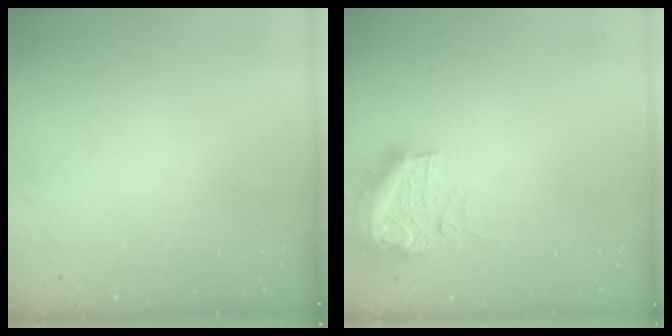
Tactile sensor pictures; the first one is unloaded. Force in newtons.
{"total": 10.8, "press": 10.7, "slide": 1.2}